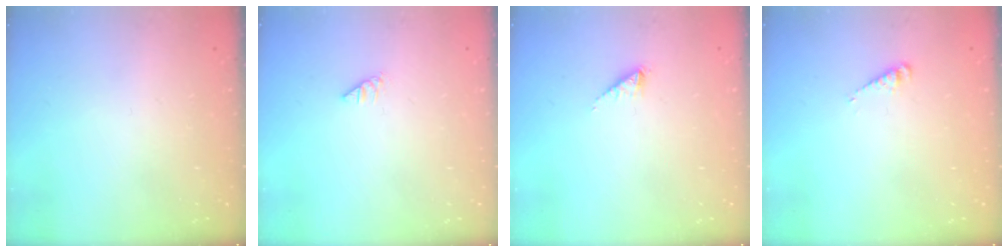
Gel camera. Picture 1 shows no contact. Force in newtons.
{"total": 0.0}
{"total": 1.2, "press": 1.2, "slide": 0.2}
{"total": 2.7, "press": 2.7, "slide": 0.3}